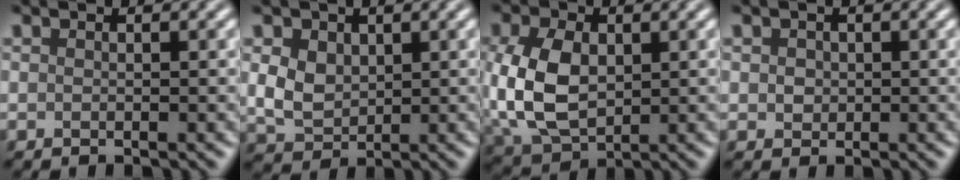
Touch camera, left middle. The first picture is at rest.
{"total": 4.1, "force": [1.0, 3.0, 2.5], "torque": [-0.065, 0.008, 0.017]}
{"total": 8.3, "force": [0.1, 5.5, 6.2], "torque": [-0.164, 0.000, 0.008]}
{"total": 2.1, "force": [0.8, 1.7, 1.1], "torque": [-0.012, 0.020, 0.000]}